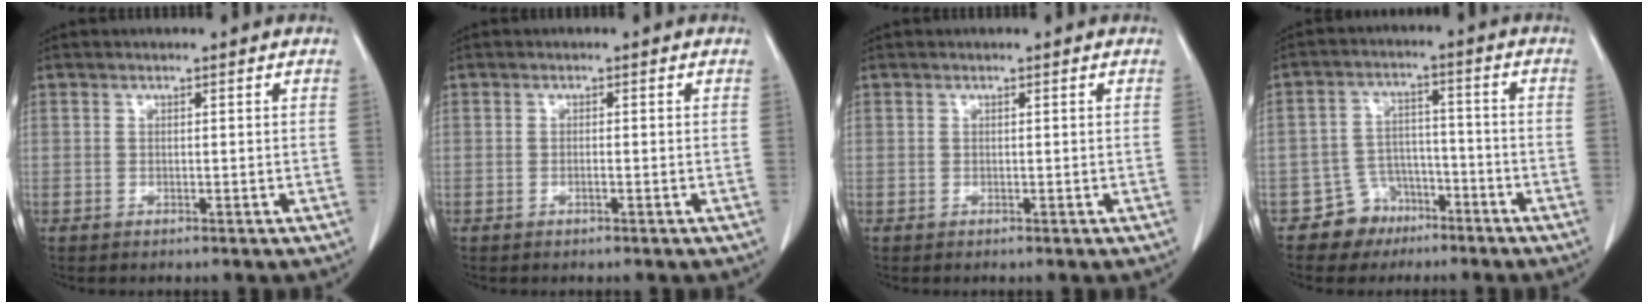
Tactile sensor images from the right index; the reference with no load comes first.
{"total": 0.6, "force": [-0.2, 0.0, 0.5], "torque": [-0.011, 0.000, -0.003]}
{"total": 0.0}
{"total": 6.0, "force": [-3.9, 4.5, 0.6], "torque": [-0.002, 0.014, -0.062]}